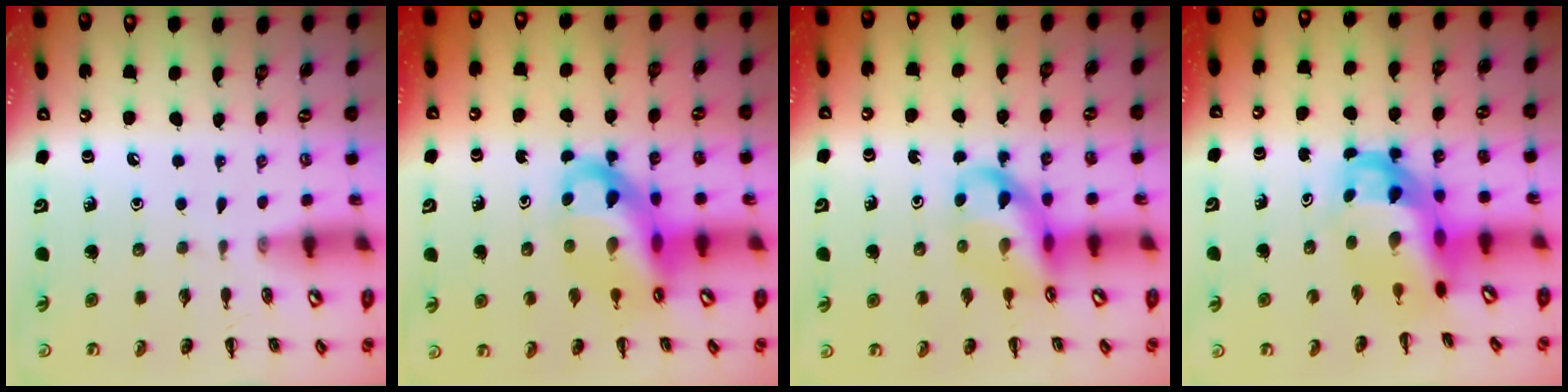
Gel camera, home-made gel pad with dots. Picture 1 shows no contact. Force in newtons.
{"total": 14.1, "press": 13.6, "slide": 3.8}
{"total": 11.1, "press": 10.7, "slide": 2.9}
{"total": 7.0, "press": 6.7, "slide": 2.0}